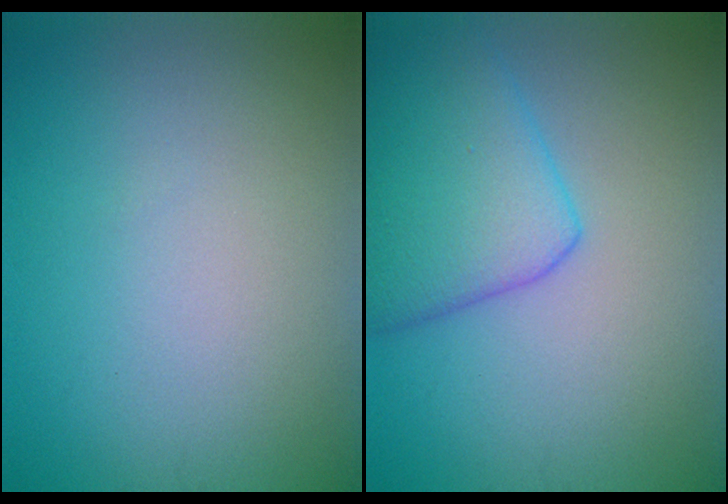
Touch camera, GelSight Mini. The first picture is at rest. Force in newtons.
{"total": 6.5, "press": 6.5, "slide": 0.3}